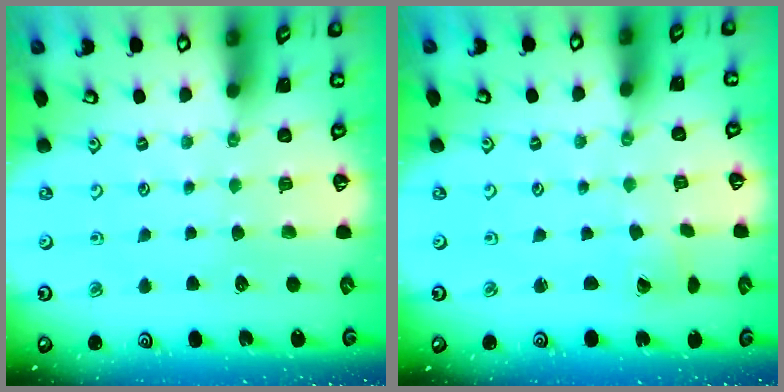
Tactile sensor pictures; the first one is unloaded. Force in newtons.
{"total": 1.5, "press": 1.5, "slide": 0.0}